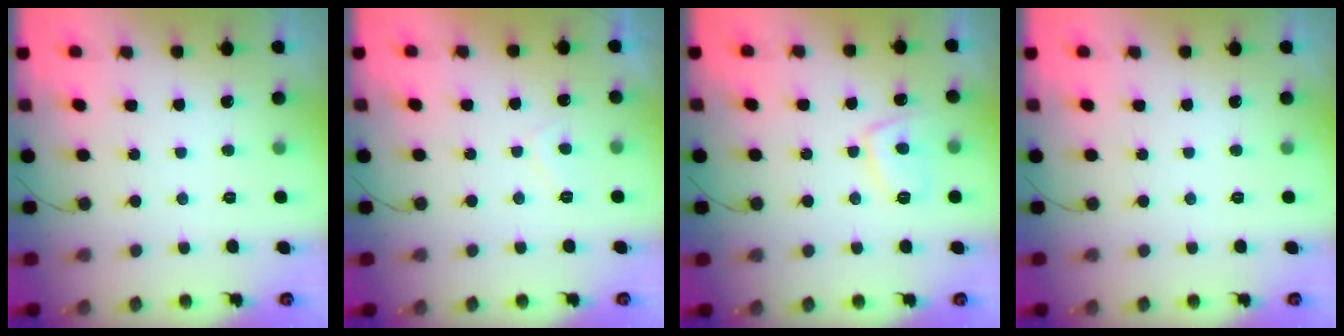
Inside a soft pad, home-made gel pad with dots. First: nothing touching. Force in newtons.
{"total": 1.8, "press": 1.6, "slide": 0.8}
{"total": 7.0, "press": 6.9, "slide": 1.2}
{"total": 0.0}